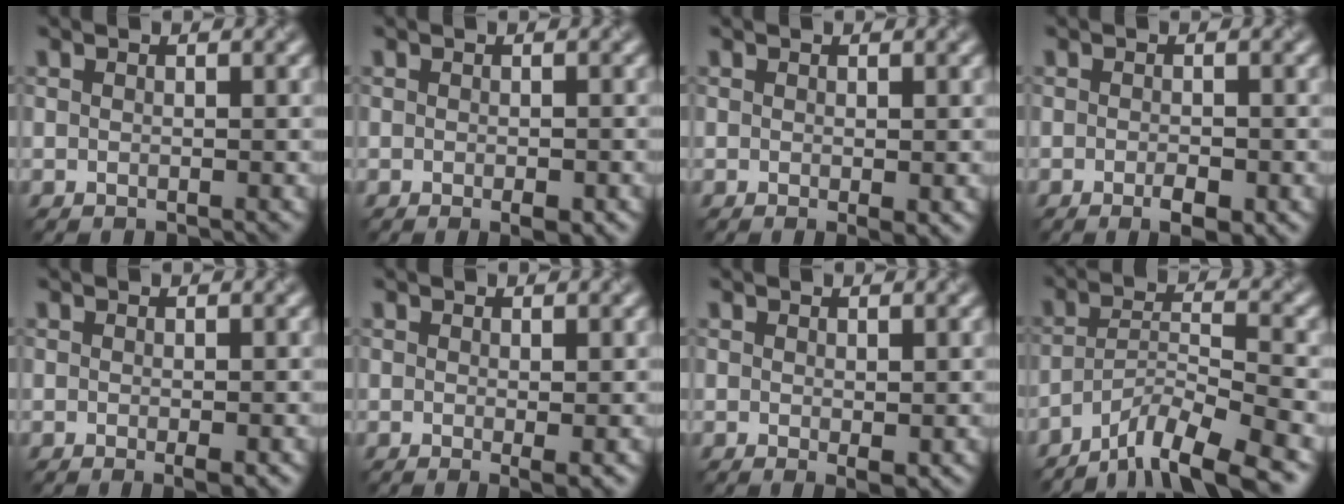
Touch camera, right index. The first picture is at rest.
{"total": 1.7, "force": [-0.8, 0.6, 1.4], "torque": [-0.019, -0.004, -0.008]}
{"total": 1.0, "force": [-0.2, 0.1, 1.0], "torque": [-0.013, -0.007, -0.003]}
{"total": 2.4, "force": [-1.1, 0.7, 2.0], "torque": [-0.029, -0.003, -0.016]}
{"total": 1.4, "force": [-0.5, 0.2, 1.3], "torque": [-0.018, -0.006, -0.006]}
{"total": 1.3, "force": [-0.2, 0.1, 1.3], "torque": [-0.020, -0.009, -0.004]}
{"total": 1.2, "force": [-0.1, 0.4, 1.2], "torque": [-0.016, -0.006, -0.002]}
{"total": 7.9, "force": [-6.1, 1.6, 4.8], "torque": [-0.068, 0.005, -0.111]}